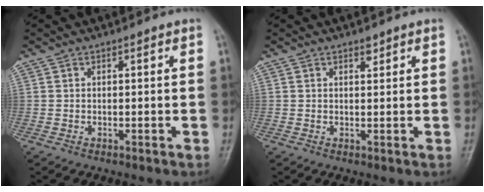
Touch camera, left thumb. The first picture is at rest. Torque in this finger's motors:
{"motor_torque": [0.17, -0.04, 0.47, 0.04, 0.10]}